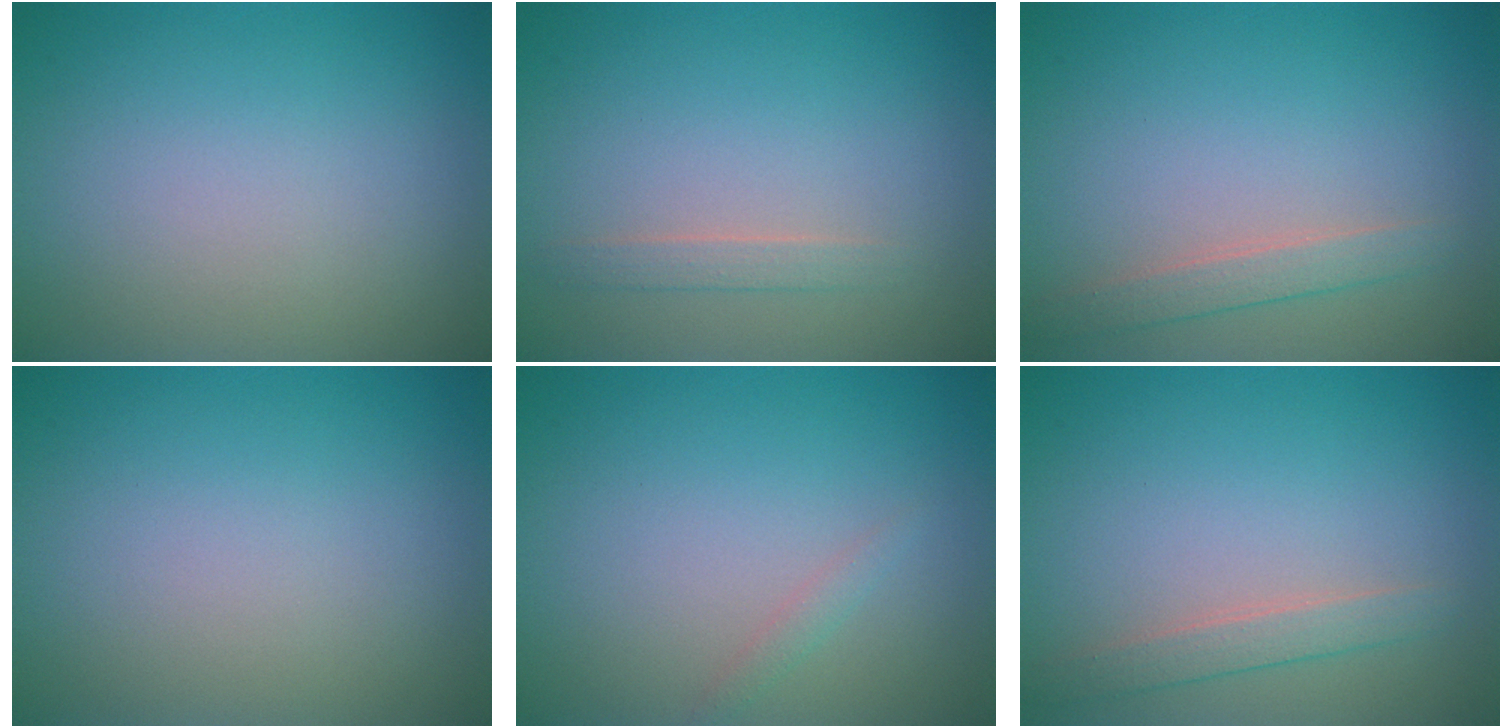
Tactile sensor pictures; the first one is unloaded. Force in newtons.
{"total": 1.1, "press": 1.1, "slide": 0.1}
{"total": 1.8, "press": 1.8, "slide": 0.1}
{"total": 0.0}
{"total": 0.8, "press": 0.8, "slide": 0.0}
{"total": 1.8, "press": 1.8, "slide": 0.1}